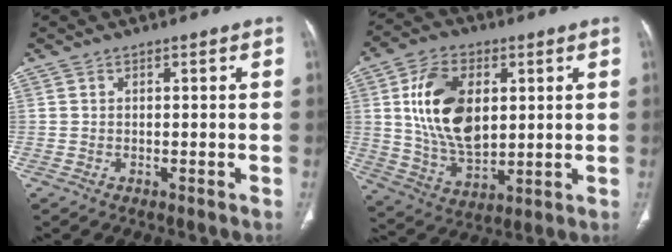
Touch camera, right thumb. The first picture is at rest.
{"total": 16.7, "force": [3.4, 10.2, 12.8], "torque": [-0.211, -0.014, 0.070]}